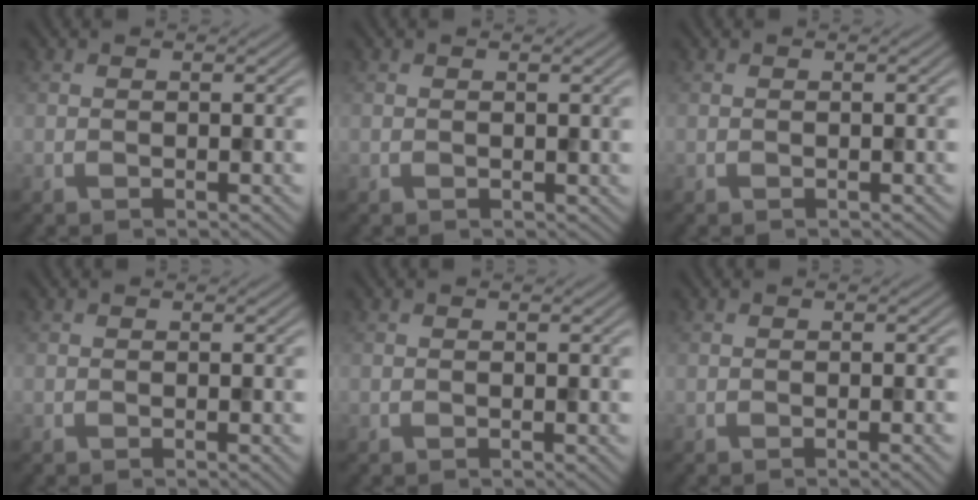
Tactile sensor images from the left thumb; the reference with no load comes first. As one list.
[{"total": 0.0}, {"total": 0.0}, {"total": 0.6, "force": [-0.2, 0.1, 0.6], "torque": [-0.008, -0.002, -0.004]}, {"total": 0.0}, {"total": 1.3, "force": [-0.4, 0.2, 1.2], "torque": [-0.015, -0.001, -0.007]}]